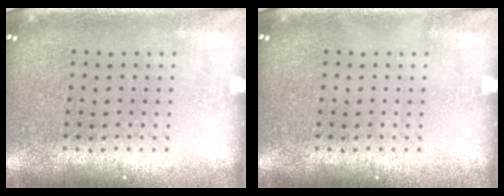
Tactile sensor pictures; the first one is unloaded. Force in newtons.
{"total": 0.0}